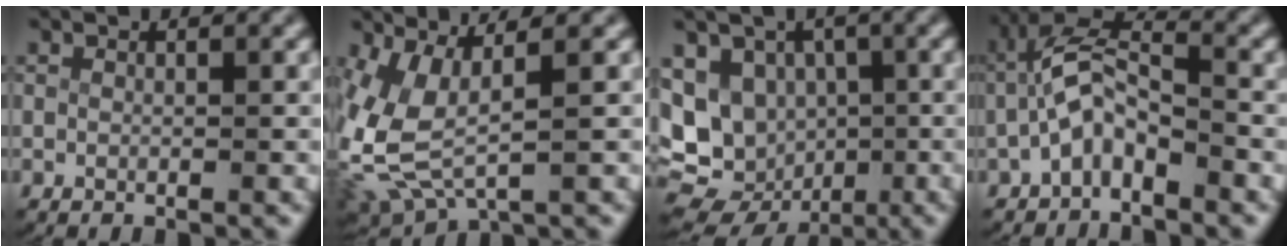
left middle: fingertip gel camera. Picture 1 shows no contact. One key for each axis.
{"total": 8.5, "fx": 0.7, "fy": 6.4, "fz": 5.5, "tx": -0.159, "ty": -0.029, "tz": 0.025}
{"total": 13.5, "fx": -4.1, "fy": 11.8, "fz": 5.0, "tx": -0.121, "ty": -0.074, "tz": -0.048}
{"total": 5.1, "fx": -1.2, "fy": 3.4, "fz": 3.6, "tx": -0.077, "ty": -0.010, "tz": -0.026}